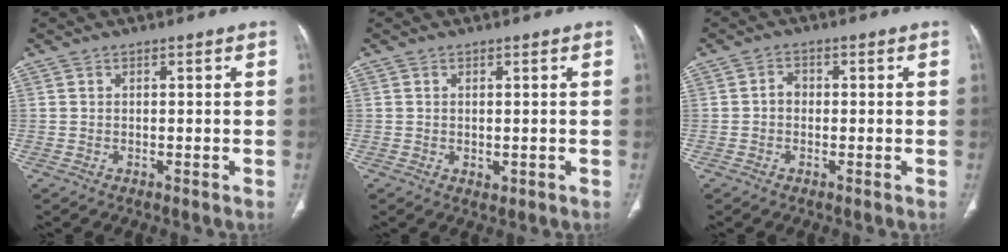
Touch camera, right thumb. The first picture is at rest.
{"total": 1.4, "force": [-0.1, 1.0, 1.1], "torque": [-0.018, -0.005, 0.003]}
{"total": 2.1, "force": [-0.3, 1.7, 1.2], "torque": [-0.011, 0.009, -0.011]}